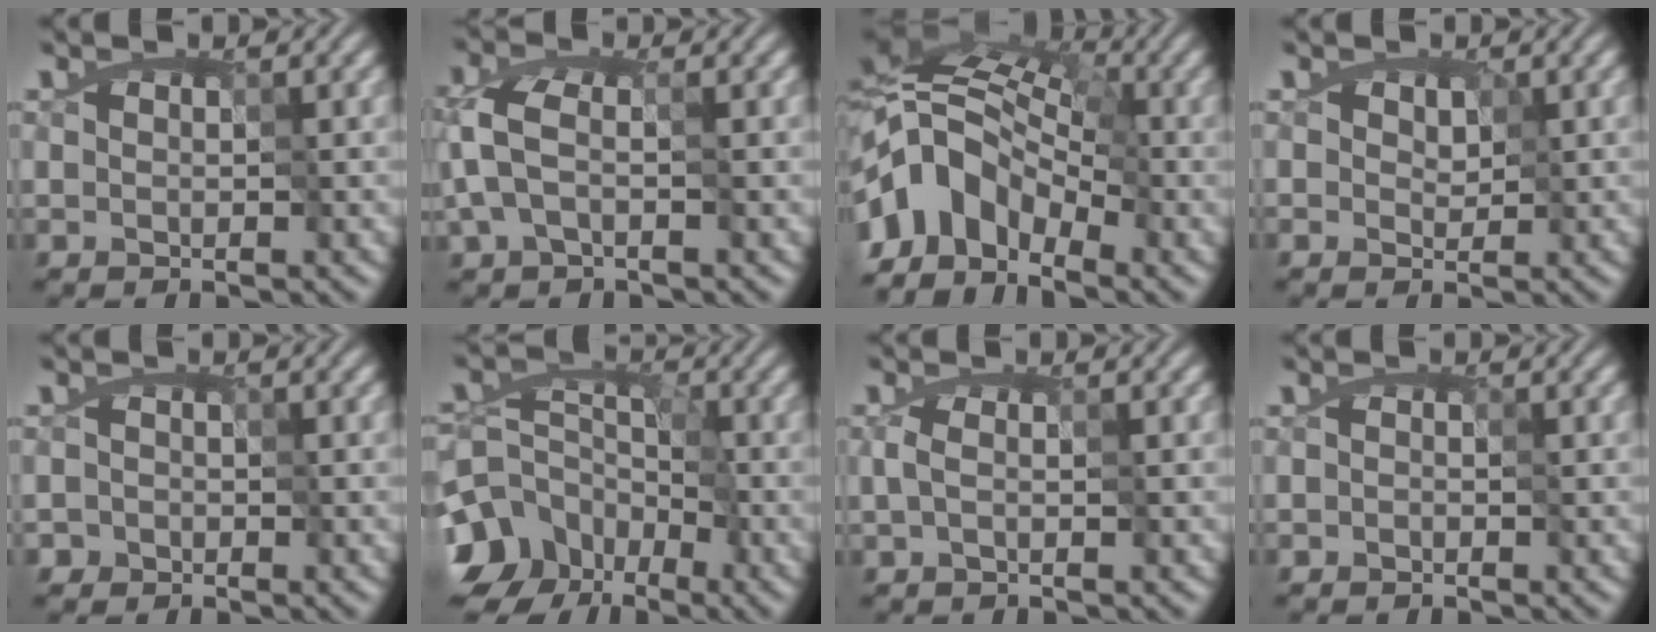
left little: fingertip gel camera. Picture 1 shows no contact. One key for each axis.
{"total": 2.9, "fx": -1.6, "fy": 1.3, "fz": 2.1, "tx": -0.059, "ty": 0.000, "tz": -0.025}
{"total": 9.5, "fx": -5.7, "fy": 5.3, "fz": 5.4, "tx": -0.101, "ty": 0.007, "tz": -0.125}
{"total": 1.5, "fx": 0.6, "fy": 1.2, "fz": 0.6, "tx": -0.030, "ty": -0.004, "tz": 0.021}
{"total": 1.3, "fx": -0.9, "fy": 0.9, "fz": -0.1, "tx": 0.006, "ty": -0.001, "tz": -0.015}
{"total": 9.1, "fx": -6.2, "fy": 6.1, "fz": 2.5, "tx": -0.053, "ty": -0.006, "tz": -0.108}
{"total": 0.9, "fx": -0.3, "fy": 0.4, "fz": 0.8, "tx": -0.022, "ty": -0.002, "tz": -0.002}
{"total": 0.7, "fx": -0.4, "fy": 0.5, "fz": 0.4, "tx": -0.004, "ty": 0.000, "tz": -0.010}